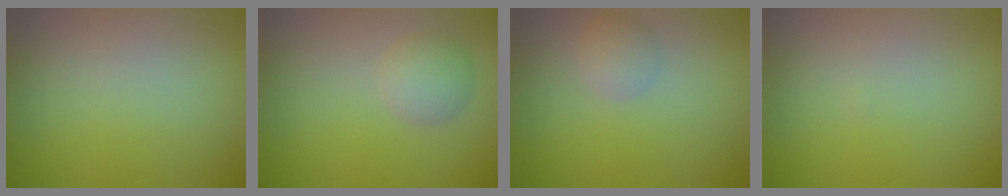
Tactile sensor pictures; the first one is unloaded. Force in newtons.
{"total": 2.4, "press": 2.4, "slide": 0.0}
{"total": 1.7, "press": 1.7, "slide": 0.1}
{"total": 0.0}